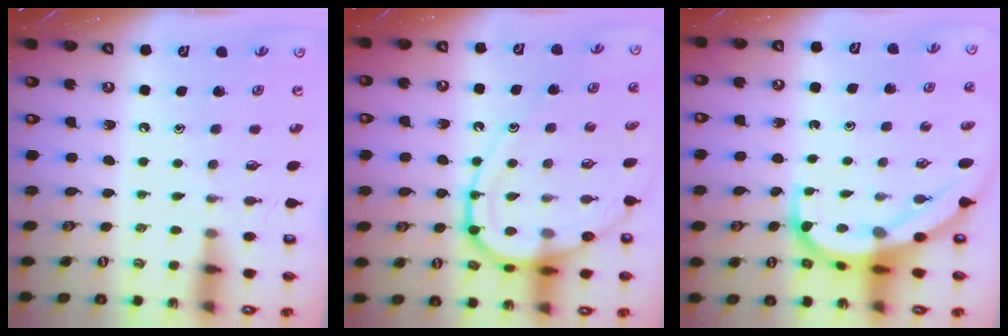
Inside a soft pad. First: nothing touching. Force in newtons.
{"total": 14.9, "press": 14.8, "slide": 1.2}
{"total": 9.4, "press": 9.3, "slide": 1.0}